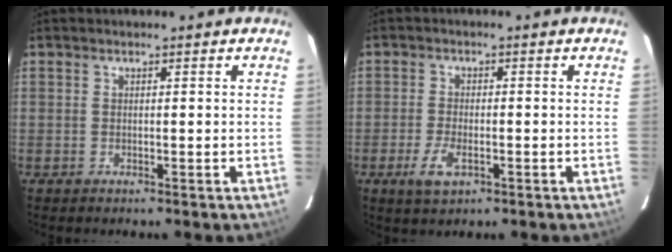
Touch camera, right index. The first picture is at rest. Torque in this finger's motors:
{"motor_torque": [0.41, -0.46, 0.31, 0.06]}